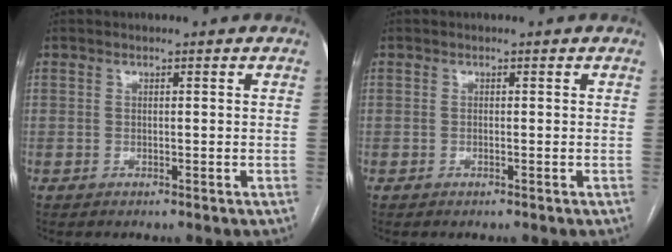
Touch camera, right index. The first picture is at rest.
{"total": 0.0}